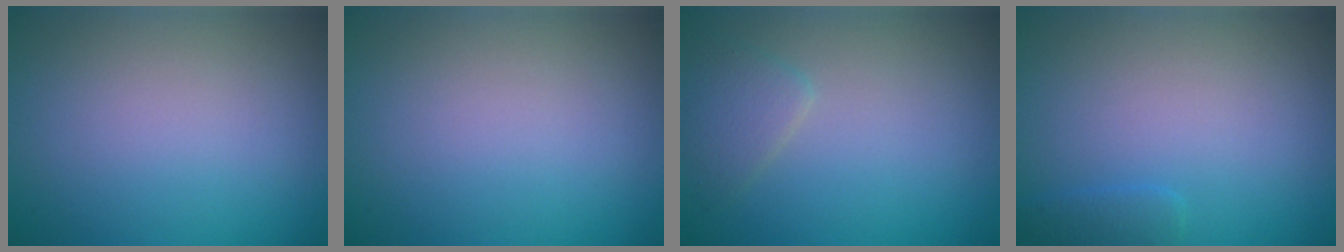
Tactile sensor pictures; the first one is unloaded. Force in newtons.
{"total": 0.0}
{"total": 1.8, "press": 1.8, "slide": 0.2}
{"total": 1.0, "press": 1.0, "slide": 0.1}